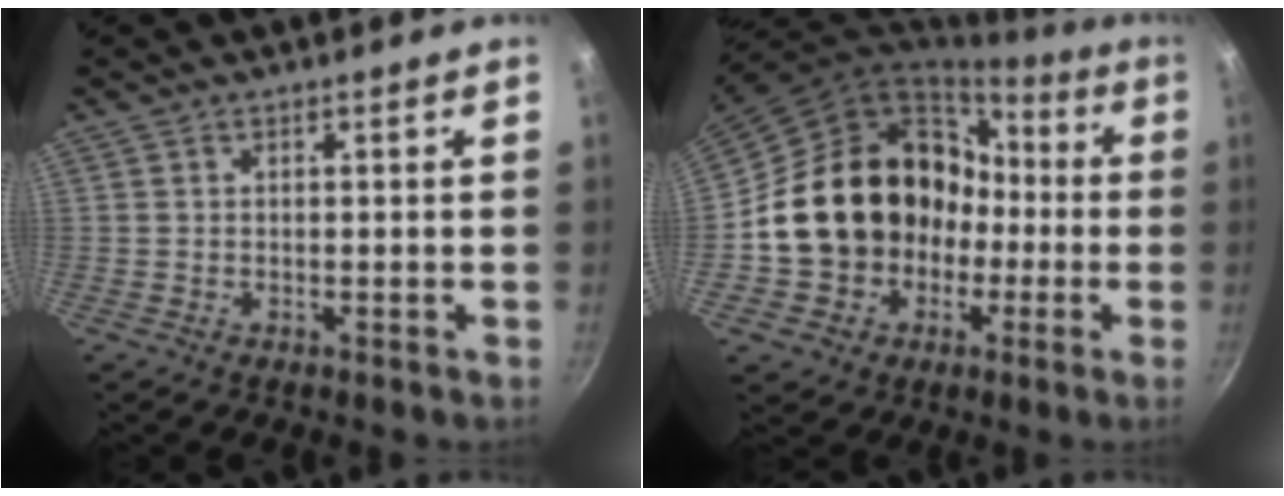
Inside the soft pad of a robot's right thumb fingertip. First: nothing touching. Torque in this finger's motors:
{"motor_torque": [2.44, 2.57, 1.05, -0.99, 0.31]}